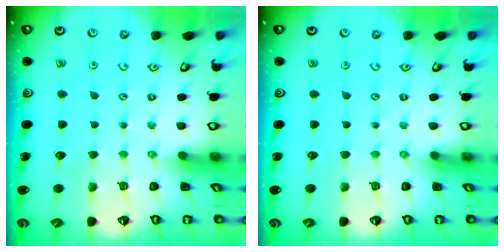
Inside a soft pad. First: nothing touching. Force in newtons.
{"total": 0.0}